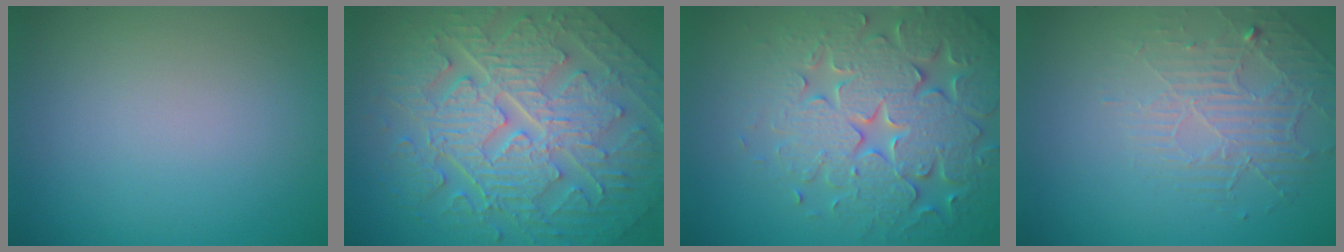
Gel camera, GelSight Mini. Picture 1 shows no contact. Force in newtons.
{"total": 10.8, "press": 7.3, "slide": 7.9}
{"total": 7.7, "press": 7.6, "slide": 1.6}
{"total": 2.3, "press": 1.7, "slide": 1.6}